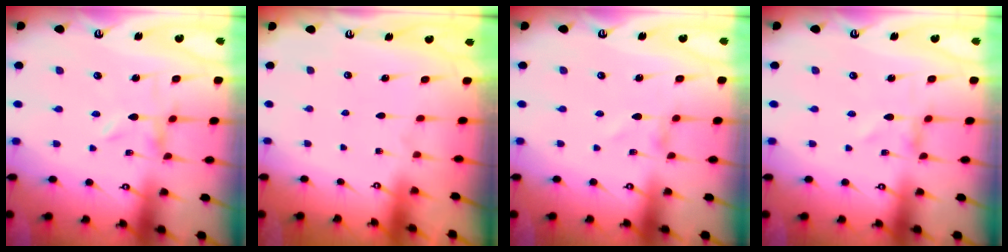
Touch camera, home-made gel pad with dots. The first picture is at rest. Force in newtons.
{"total": 1.6, "press": 1.6, "slide": 0.1}
{"total": 0.8, "press": 0.8, "slide": 0.1}
{"total": 0.0}